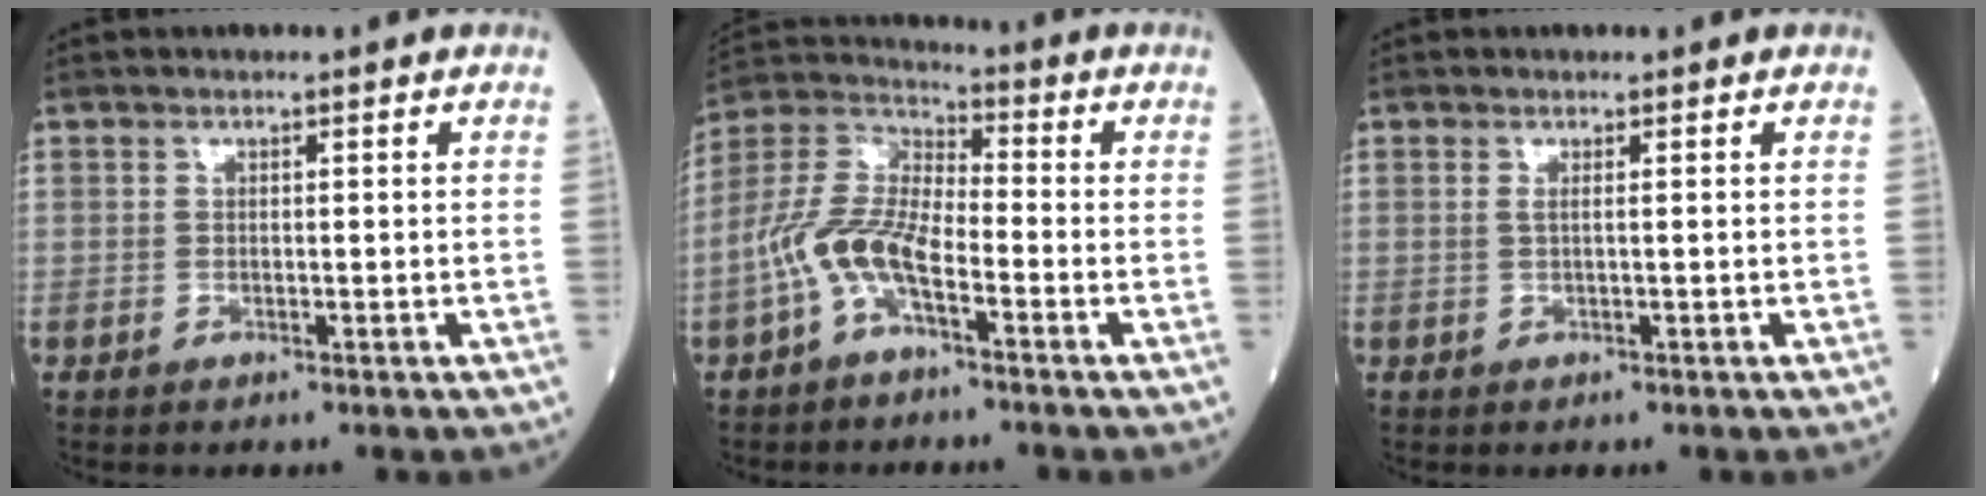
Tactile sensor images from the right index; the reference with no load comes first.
{"total": 9.8, "force": [-4.1, 3.8, 8.1], "torque": [-0.187, 0.019, -0.086]}
{"total": 0.7, "force": [0.1, -0.2, 0.7], "torque": [-0.020, -0.001, 0.000]}